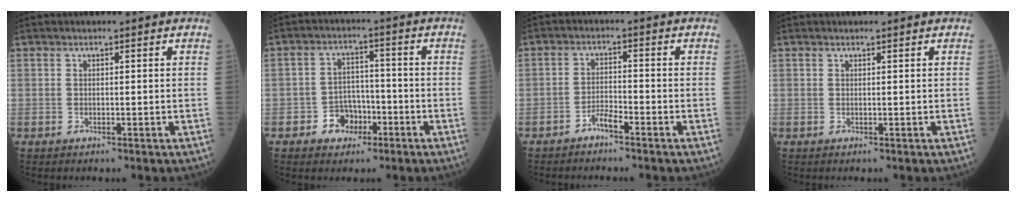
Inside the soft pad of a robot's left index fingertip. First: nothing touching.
{"total": 4.9, "force": [-2.6, 3.7, 1.8], "torque": [-0.030, 0.012, -0.040]}
{"total": 2.5, "force": [-2.1, 0.2, 1.2], "torque": [-0.024, -0.003, -0.042]}
{"total": 0.5, "force": [0.5, 0.0, 0.1], "torque": [-0.005, 0.004, 0.009]}